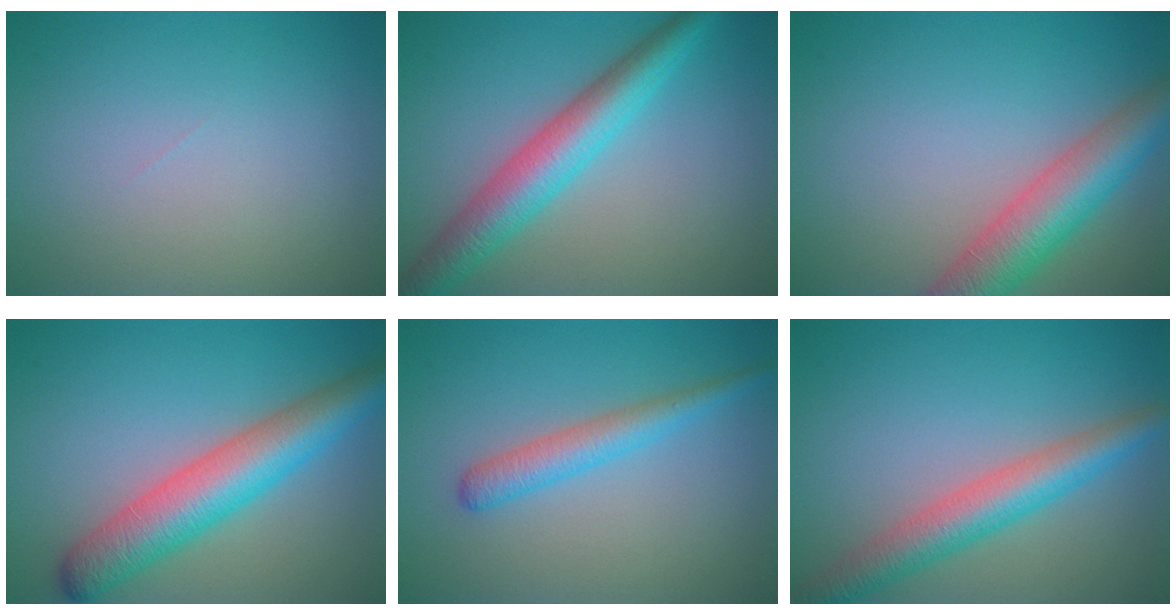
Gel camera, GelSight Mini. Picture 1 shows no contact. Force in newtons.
{"total": 6.1, "press": 6.1, "slide": 0.2}
{"total": 6.5, "press": 6.5, "slide": 0.5}
{"total": 7.3, "press": 7.2, "slide": 0.3}
{"total": 2.8, "press": 2.8, "slide": 0.0}
{"total": 5.2, "press": 5.2, "slide": 0.1}